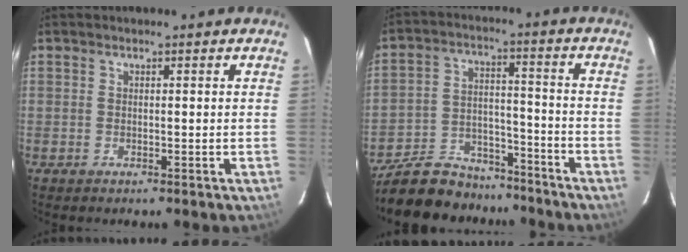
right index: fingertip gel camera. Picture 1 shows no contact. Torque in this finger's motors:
{"motor_torque": [0.73, -0.82, -0.01, -0.02]}